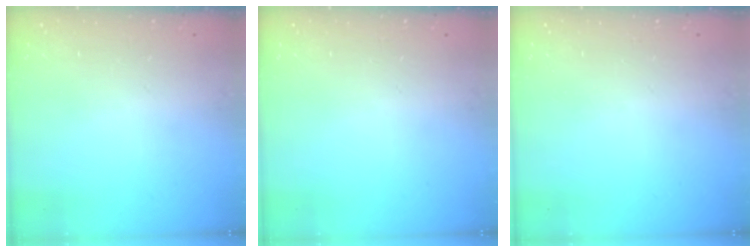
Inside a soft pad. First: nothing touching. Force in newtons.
{"total": 0.0}
{"total": 0.0}